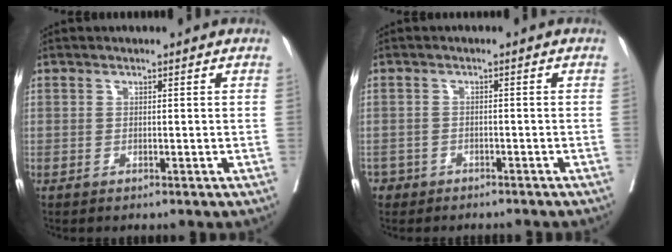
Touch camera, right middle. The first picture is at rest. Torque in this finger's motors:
{"motor_torque": [0.03, -0.05, -0.01, -0.02]}